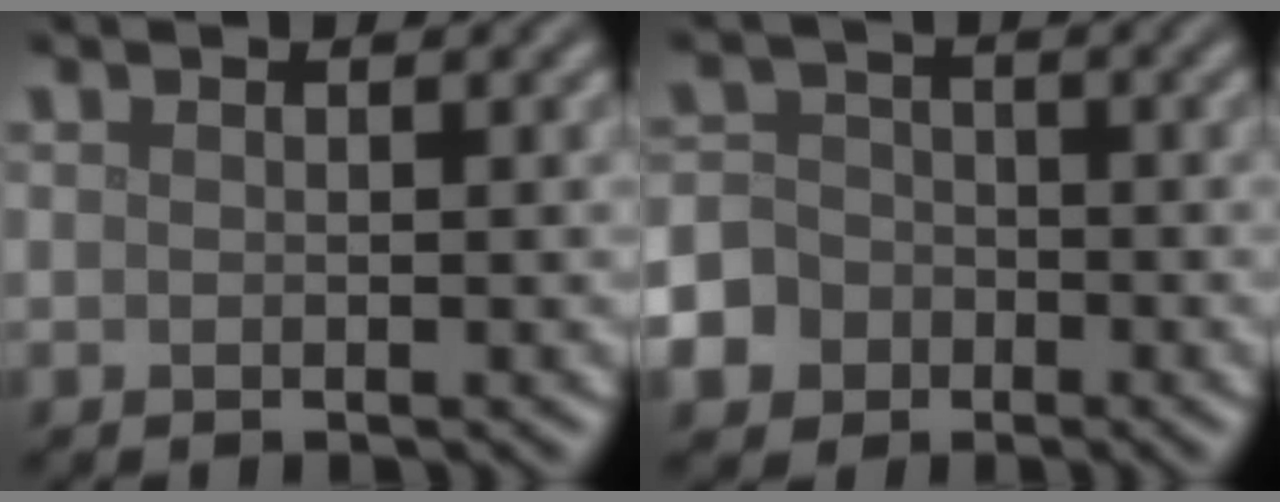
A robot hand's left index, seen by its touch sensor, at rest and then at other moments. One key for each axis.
{"total": 8.2, "fx": -4.2, "fy": 6.8, "fz": 1.7, "tx": -0.045, "ty": -0.020, "tz": -0.096}